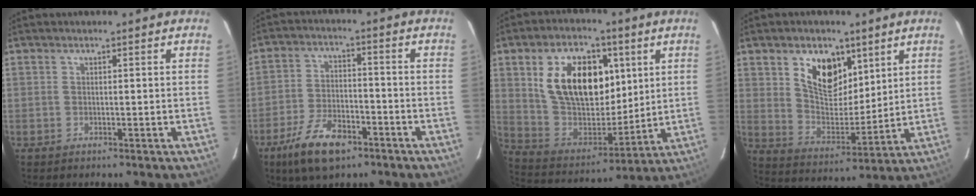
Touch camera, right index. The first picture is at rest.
{"total": 11.7, "force": [-7.3, 5.2, 7.5], "torque": [-0.172, -0.010, -0.130]}
{"total": 20.1, "force": [5.9, 11.9, 15.0], "torque": [-0.281, 0.010, 0.119]}
{"total": 12.2, "force": [6.2, 7.4, 7.5], "torque": [-0.126, -0.001, 0.118]}